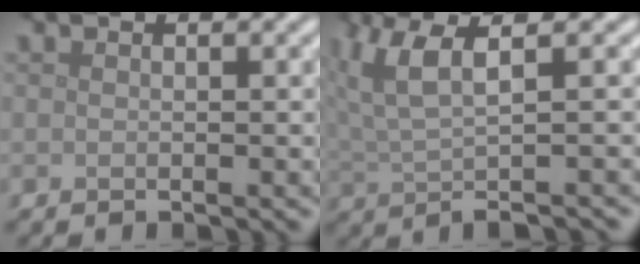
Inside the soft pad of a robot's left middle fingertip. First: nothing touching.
{"total": 5.4, "force": [1.6, 1.5, 4.9], "torque": [-0.097, 0.003, 0.034]}